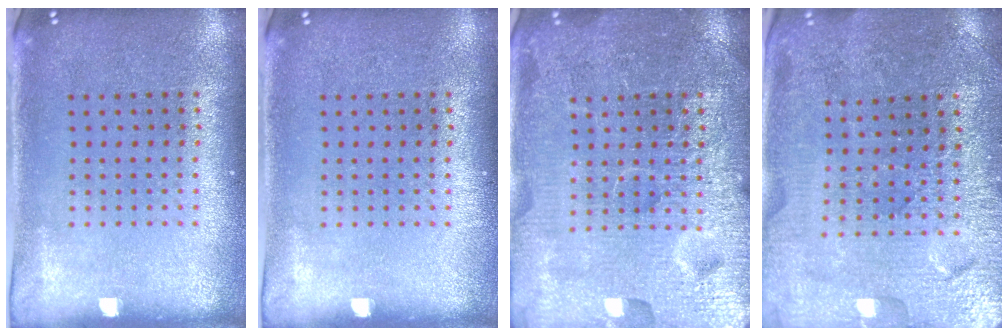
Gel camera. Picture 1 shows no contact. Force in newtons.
{"total": 0.0}
{"total": 6.9, "press": 6.9, "slide": 0.9}
{"total": 3.2, "press": 3.2, "slide": 0.1}